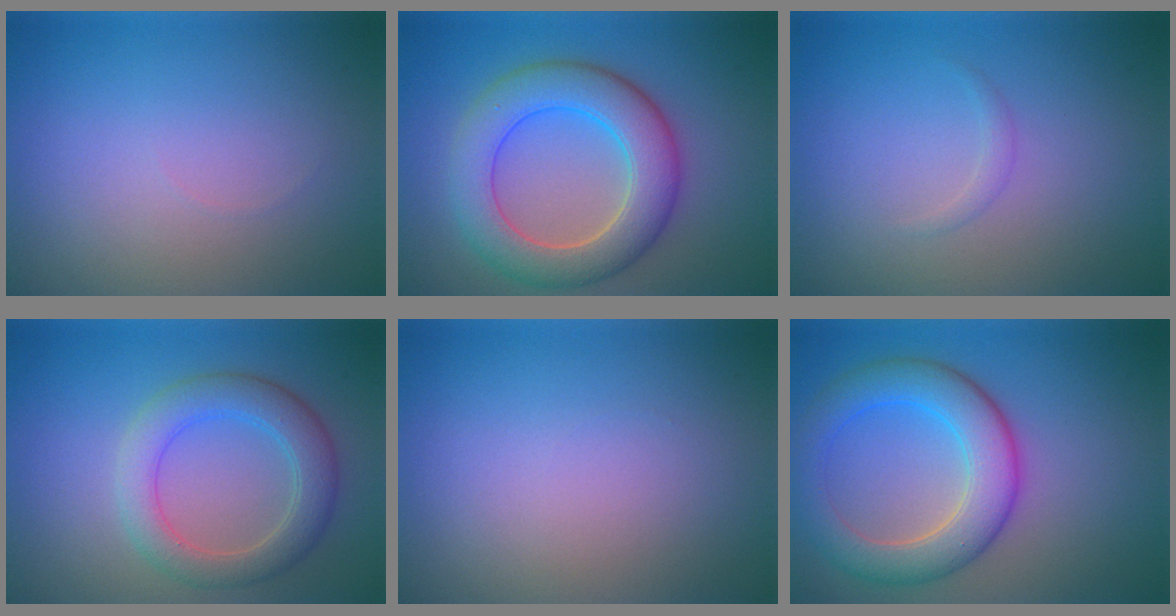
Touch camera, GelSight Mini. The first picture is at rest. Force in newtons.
{"total": 7.5, "press": 7.5, "slide": 0.2}
{"total": 0.7, "press": 0.7, "slide": 0.0}
{"total": 4.4, "press": 4.4, "slide": 0.2}
{"total": 0.0}
{"total": 6.5, "press": 6.5, "slide": 0.3}